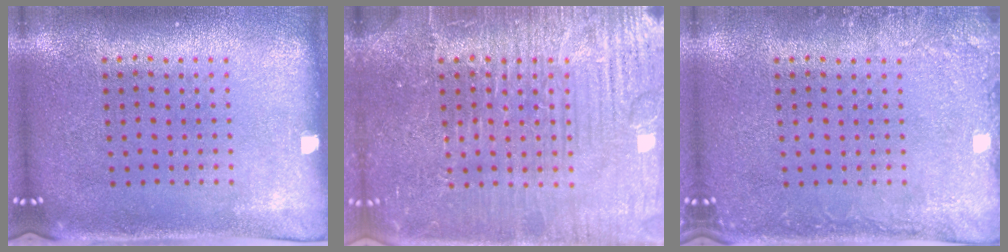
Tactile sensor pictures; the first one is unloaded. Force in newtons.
{"total": 7.6, "press": 7.6, "slide": 0.9}
{"total": 2.0, "press": 2.0, "slide": 0.2}